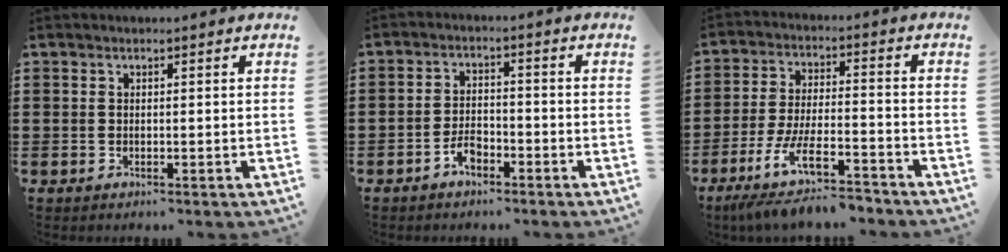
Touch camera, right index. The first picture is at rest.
{"total": 3.4, "force": [-2.4, 1.4, 2.1], "torque": [-0.051, 0.002, -0.050]}
{"total": 9.9, "force": [-7.4, 2.0, 6.3], "torque": [-0.129, 0.005, -0.142]}